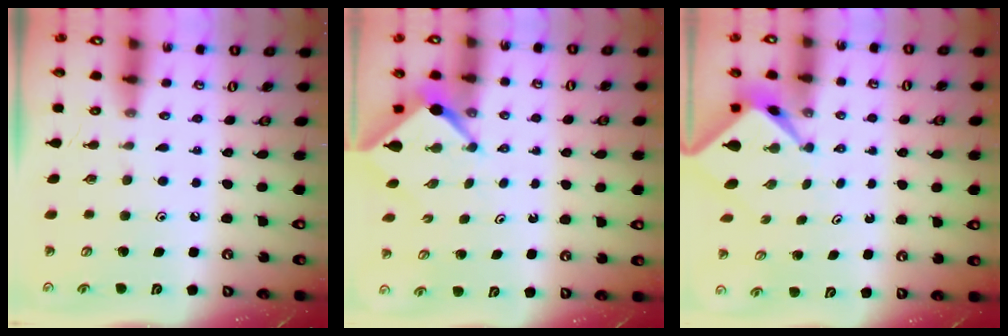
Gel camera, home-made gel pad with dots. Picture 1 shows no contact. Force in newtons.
{"total": 3.6, "press": 3.6, "slide": 0.3}
{"total": 2.4, "press": 2.4, "slide": 0.2}